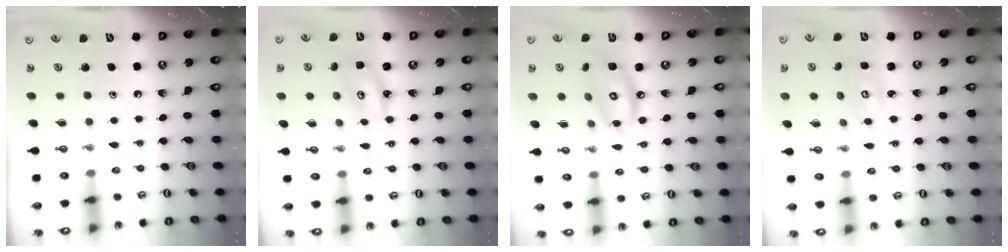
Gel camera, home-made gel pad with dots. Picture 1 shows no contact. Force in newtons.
{"total": 3.6, "press": 3.6, "slide": 0.2}
{"total": 10.1, "press": 10.1, "slide": 0.8}
{"total": 4.6, "press": 4.5, "slide": 0.5}